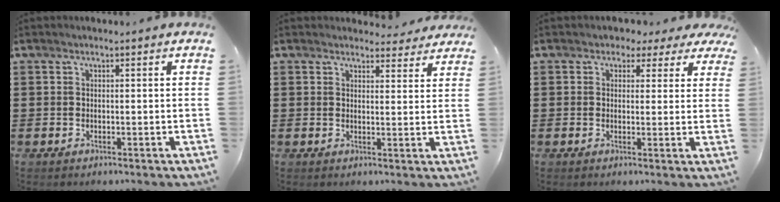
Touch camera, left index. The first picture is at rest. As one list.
[{"total": 3.0, "force": [2.9, 0.8, 0.5], "torque": [-0.003, -0.015, 0.051]}, {"total": 2.1, "force": [1.2, 1.6, 0.7], "torque": [-0.016, 0.005, 0.018]}]